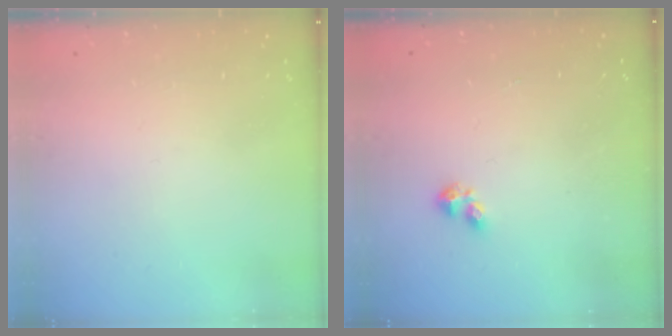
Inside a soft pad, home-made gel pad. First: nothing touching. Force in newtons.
{"total": 2.2, "press": 2.2, "slide": 0.4}